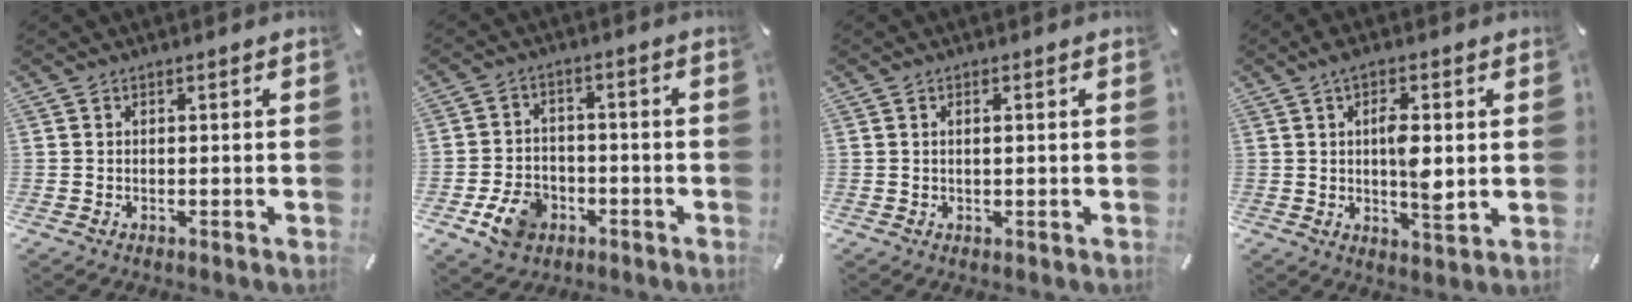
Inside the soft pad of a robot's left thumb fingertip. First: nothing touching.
{"total": 8.5, "force": [-3.6, 6.5, 4.2], "torque": [-0.081, 0.021, -0.065]}
{"total": 1.2, "force": [0.2, 0.3, 1.1], "torque": [-0.021, 0.001, 0.002]}
{"total": 8.2, "force": [1.1, 2.8, 7.7], "torque": [-0.135, -0.011, 0.011]}